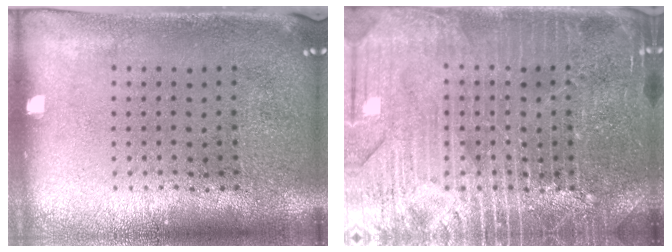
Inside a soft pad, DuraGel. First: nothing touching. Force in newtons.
{"total": 4.4, "press": 4.3, "slide": 0.5}